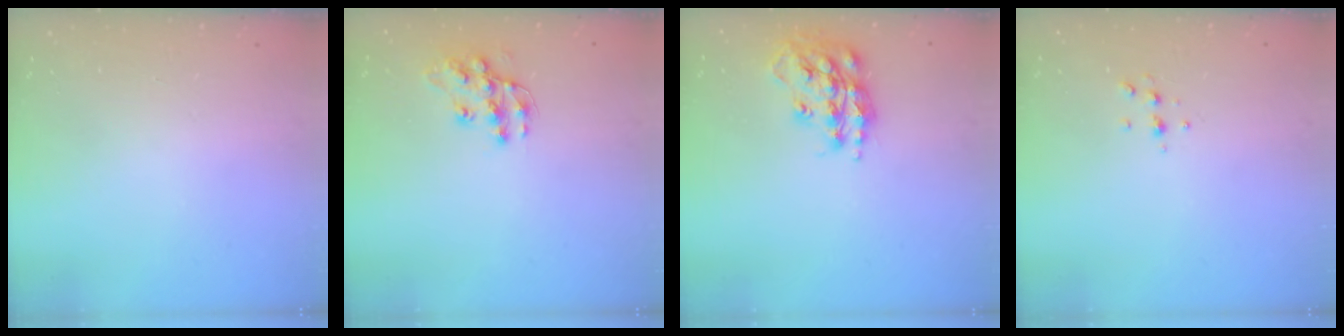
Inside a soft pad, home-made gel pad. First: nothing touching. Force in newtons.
{"total": 12.2, "press": 12.2, "slide": 0.9}
{"total": 15.5, "press": 15.4, "slide": 1.3}
{"total": 4.7, "press": 4.6, "slide": 1.0}